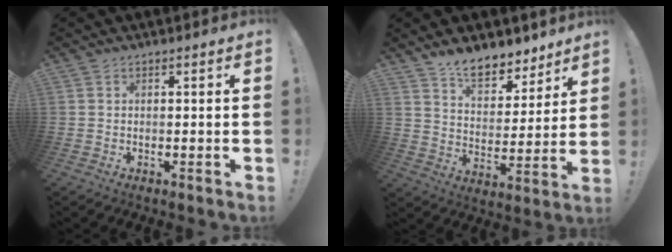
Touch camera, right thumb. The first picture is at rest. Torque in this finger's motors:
{"motor_torque": [-0.04, 0.31, 0.89, 0.85, 0.00]}